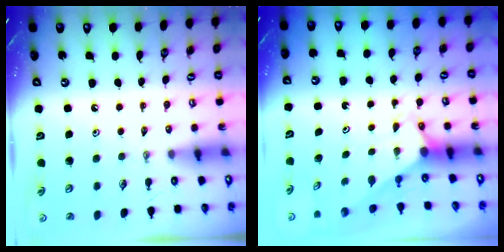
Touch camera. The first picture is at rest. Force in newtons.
{"total": 2.8, "press": 2.8, "slide": 0.1}